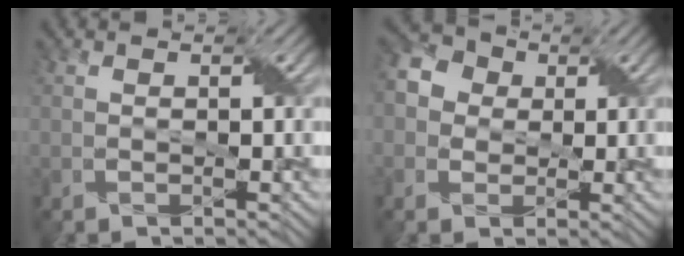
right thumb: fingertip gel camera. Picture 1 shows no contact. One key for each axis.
{"total": 5.3, "fx": 0.8, "fy": 4.7, "fz": 2.3, "tx": -0.069, "ty": 0.013, "tz": 0.001}